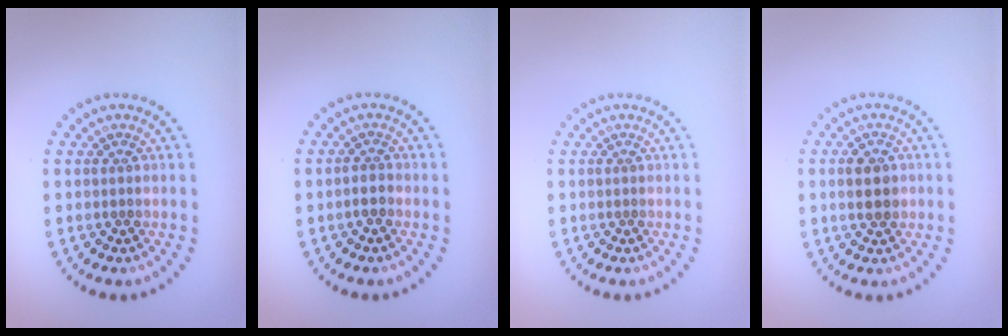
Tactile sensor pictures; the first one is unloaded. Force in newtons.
{"total": 1.2, "press": 1.0, "slide": 0.7}
{"total": 0.0}
{"total": 2.6, "press": 2.6, "slide": 0.1}